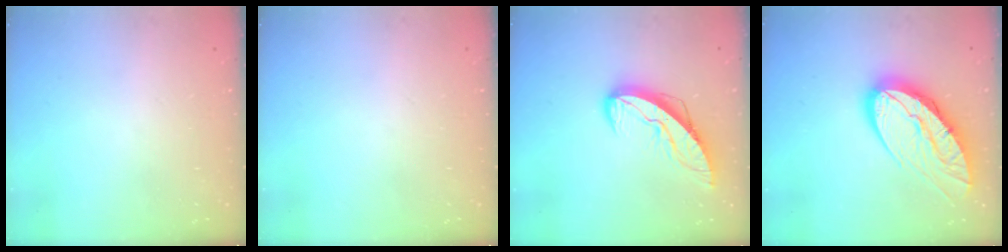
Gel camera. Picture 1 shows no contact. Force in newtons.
{"total": 0.0}
{"total": 8.9, "press": 8.9, "slide": 0.8}
{"total": 19.3, "press": 19.1, "slide": 2.1}